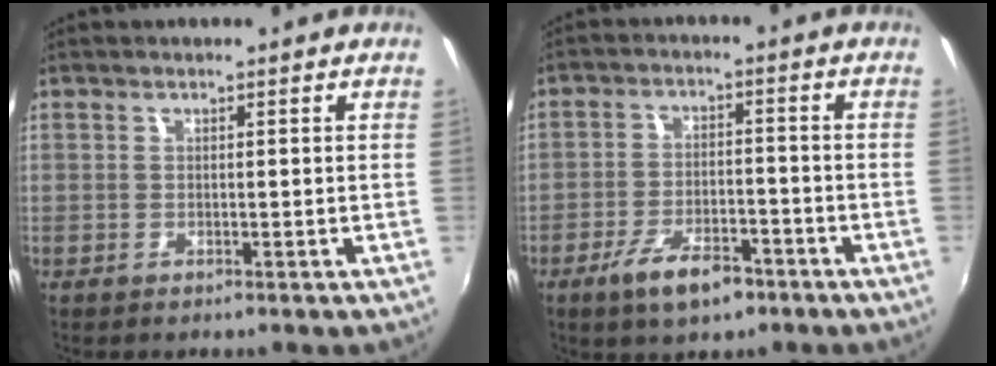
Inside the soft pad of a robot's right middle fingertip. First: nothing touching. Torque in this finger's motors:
{"motor_torque": [1.30, -0.84, 0.47, 0.12]}